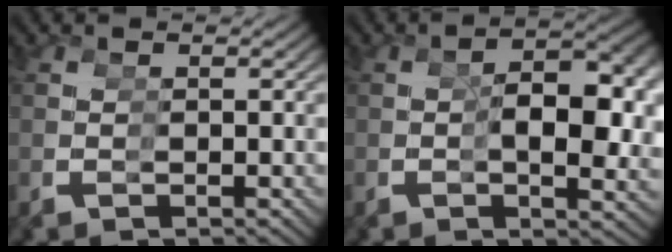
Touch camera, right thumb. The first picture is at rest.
{"total": 7.3, "force": [0.5, 3.3, 6.5], "torque": [-0.071, 0.000, 0.001]}